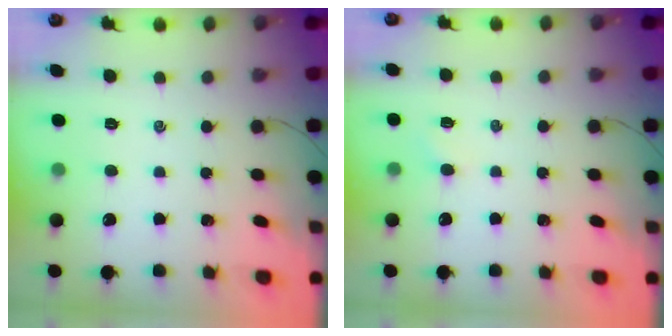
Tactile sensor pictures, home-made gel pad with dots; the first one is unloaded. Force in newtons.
{"total": 1.3, "press": 1.2, "slide": 0.5}